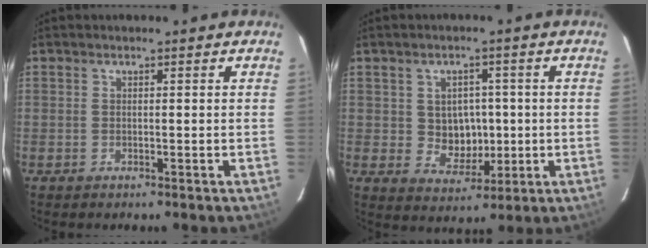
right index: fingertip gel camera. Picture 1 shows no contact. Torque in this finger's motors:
{"motor_torque": [0.16, 0.04, 0.12, 0.01]}